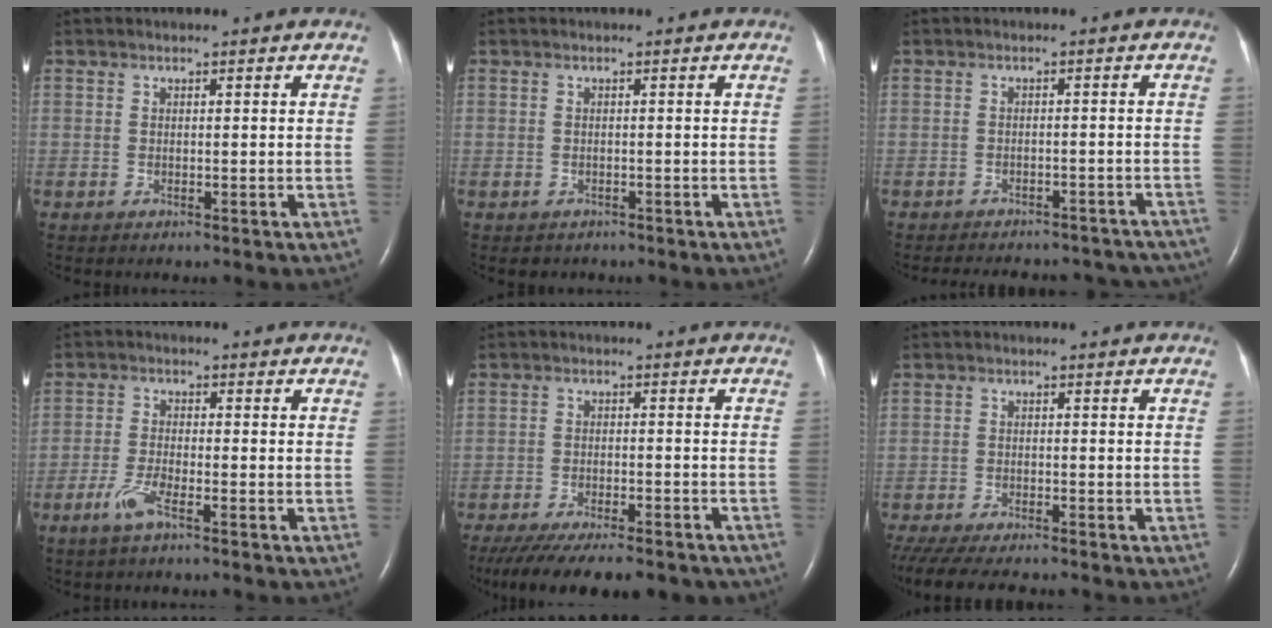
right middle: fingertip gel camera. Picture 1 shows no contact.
{"total": 1.4, "force": [-1.1, 0.9, 0.0], "torque": [-0.006, 0.001, -0.013]}
{"total": 17.7, "force": [-15.7, 6.2, 5.3], "torque": [-0.103, 0.003, -0.174]}
{"total": 4.1, "force": [-2.7, 0.5, 3.1], "torque": [-0.075, -0.006, -0.056]}
{"total": 19.6, "force": [-16.2, 5.4, 9.6], "torque": [-0.186, -0.029, -0.220]}
{"total": 12.8, "force": [-10.9, 2.7, 6.1], "torque": [-0.120, -0.025, -0.160]}